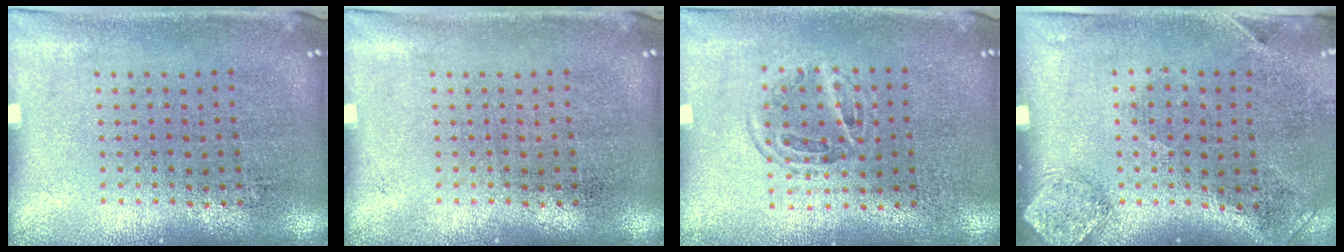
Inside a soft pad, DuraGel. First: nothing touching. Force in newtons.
{"total": 0.0}
{"total": 1.1, "press": 0.9, "slide": 0.6}
{"total": 1.9, "press": 1.1, "slide": 1.6}